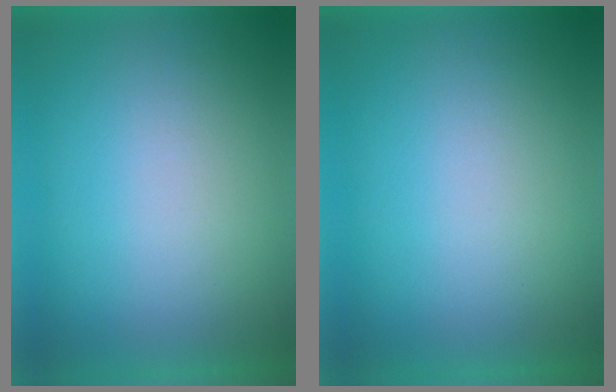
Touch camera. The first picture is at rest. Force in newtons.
{"total": 1.4}